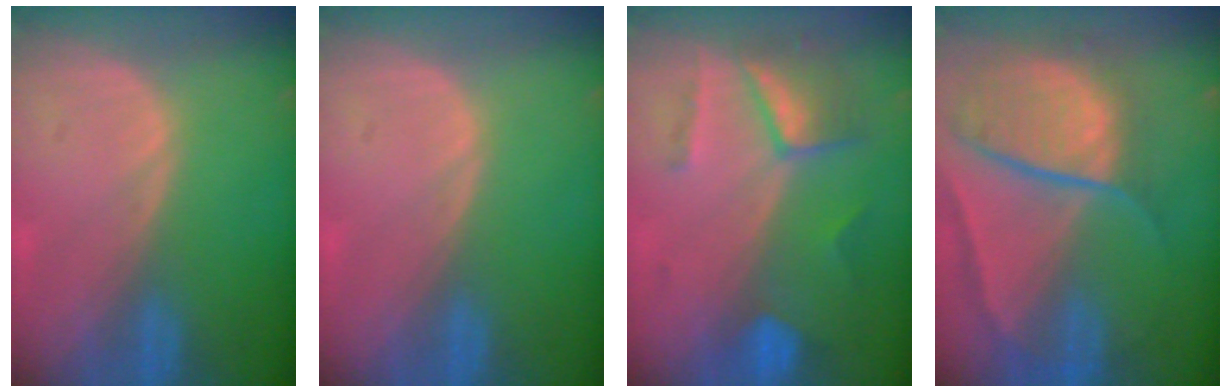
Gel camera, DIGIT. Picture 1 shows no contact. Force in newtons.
{"total": 0.0}
{"total": 7.3, "press": 6.5, "slide": 3.4}
{"total": 10.7, "press": 8.9, "slide": 5.9}